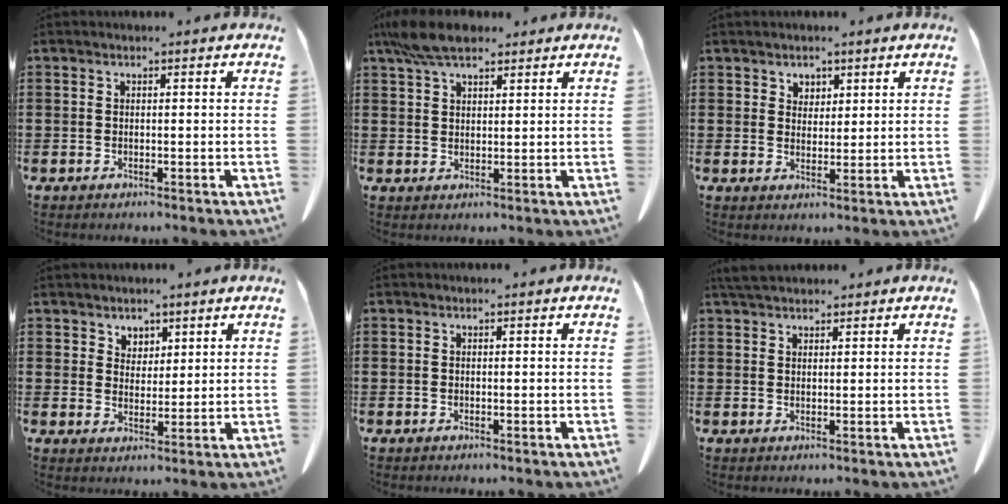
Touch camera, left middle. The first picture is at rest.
{"total": 6.4, "force": [5.0, 2.1, 3.5], "torque": [-0.083, -0.002, 0.094]}
{"total": 2.6, "force": [2.0, 1.7, 0.2], "torque": [-0.003, 0.004, 0.037]}
{"total": 3.4, "force": [2.7, 2.1, 0.0], "torque": [-0.004, -0.001, 0.050]}
{"total": 0.0}
{"total": 3.0, "force": [2.7, 0.7, 1.1], "torque": [-0.029, 0.001, 0.052]}